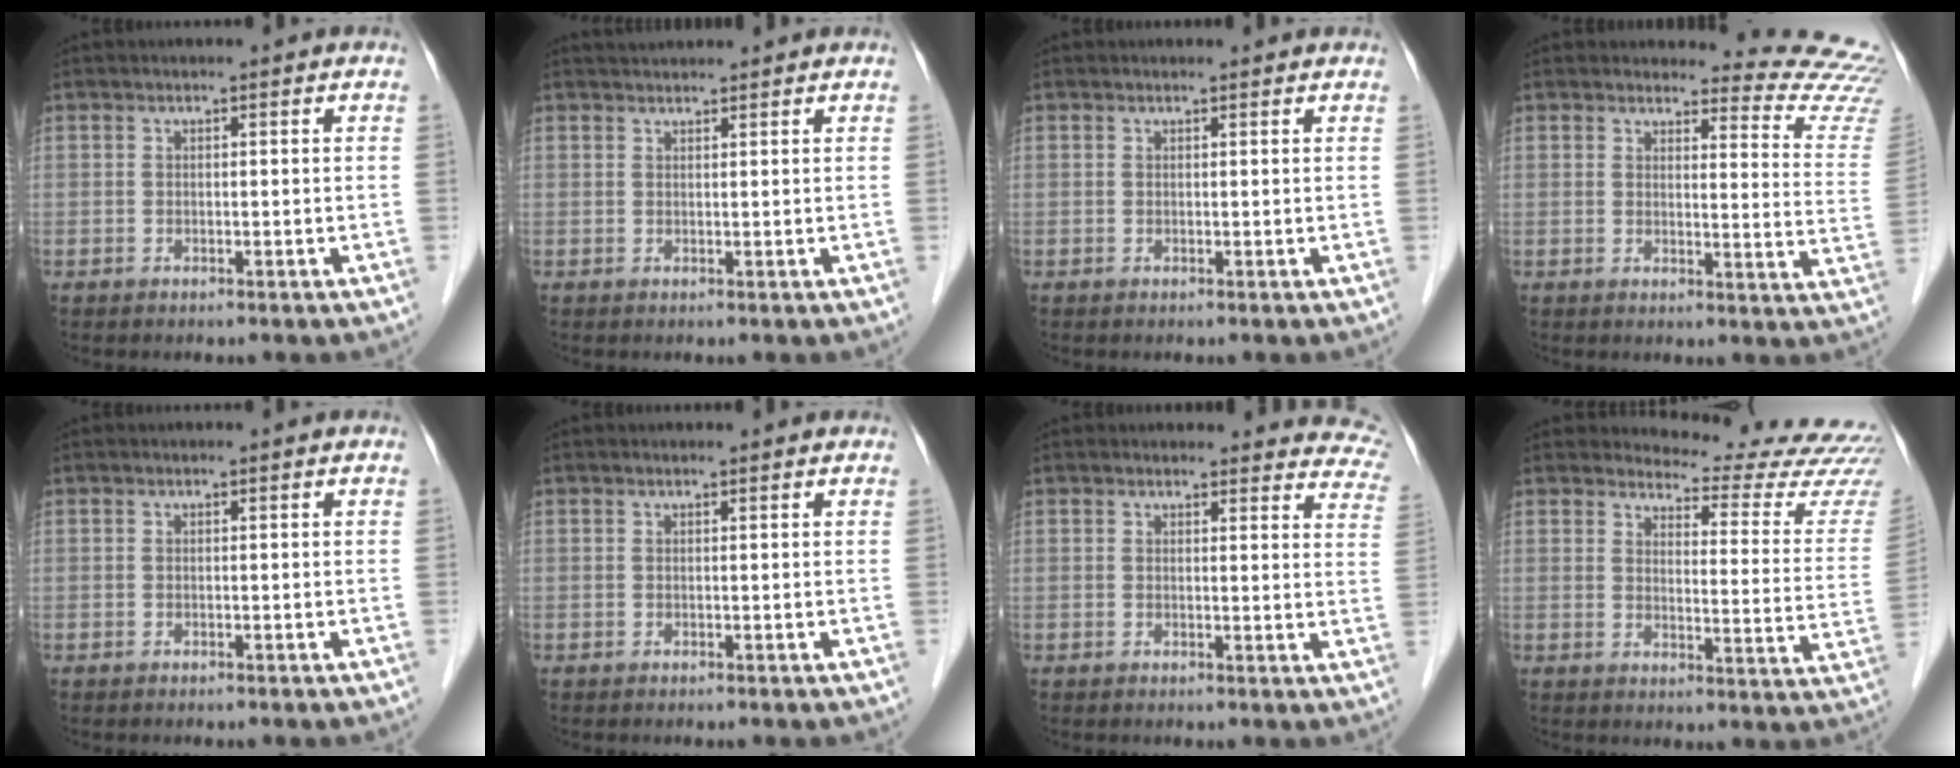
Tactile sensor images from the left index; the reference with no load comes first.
{"total": 2.8, "force": [2.7, 0.3, 0.5], "torque": [-0.010, 0.029, 0.046]}
{"total": 1.7, "force": [1.7, 0.4, 0.3], "torque": [-0.014, 0.009, 0.017]}
{"total": 14.9, "force": [14.8, 1.2, 1.4], "torque": [0.014, -0.135, 0.124]}
{"total": 0.0}
{"total": 0.7, "force": [0.7, 0.1, 0.1], "torque": [-0.008, 0.005, 0.009]}
{"total": 14.6, "force": [13.8, 4.2, 2.4], "torque": [0.017, -0.042, 0.116]}
{"total": 18.6, "force": [18.2, 1.6, 3.2], "torque": [-0.029, -0.131, 0.187]}